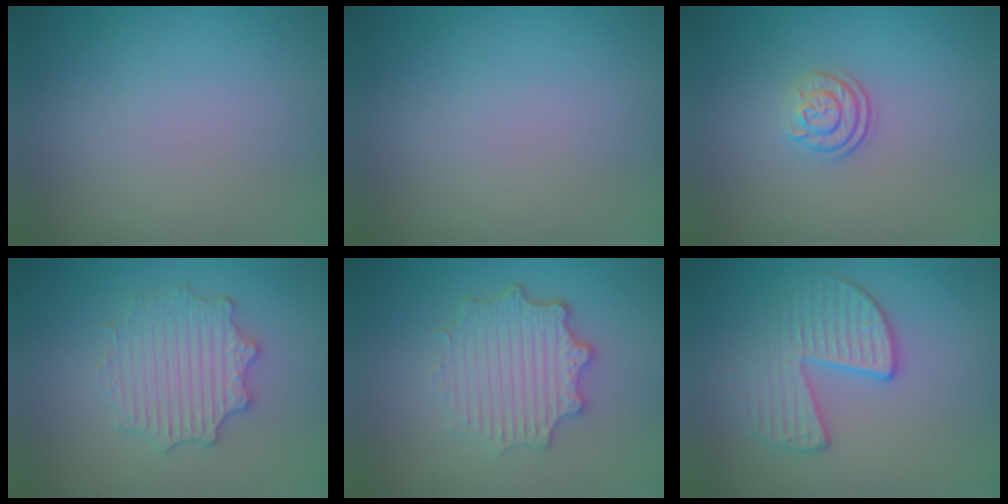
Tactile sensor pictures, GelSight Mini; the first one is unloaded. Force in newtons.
{"total": 0.0}
{"total": 2.4, "press": 1.8, "slide": 1.6}
{"total": 3.6, "press": 3.5, "slide": 0.8}
{"total": 4.8, "press": 3.8, "slide": 3.0}
{"total": 3.3, "press": 3.1, "slide": 1.1}